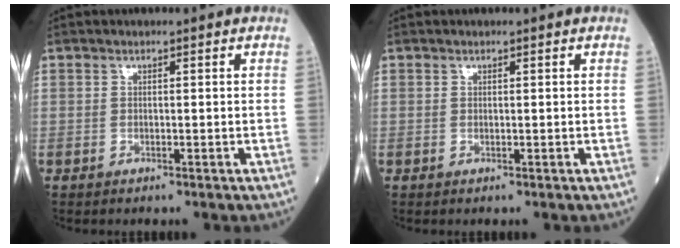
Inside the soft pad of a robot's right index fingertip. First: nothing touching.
{"total": 0.0}